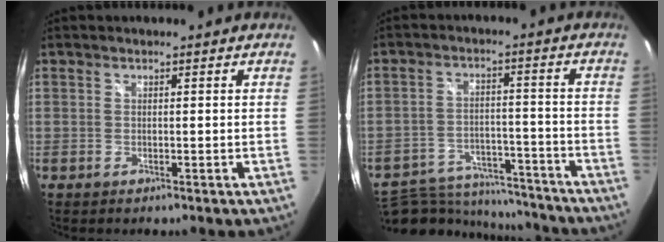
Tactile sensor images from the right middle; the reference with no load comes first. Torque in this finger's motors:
{"motor_torque": [-0.72, -0.81, -0.14, -0.06]}